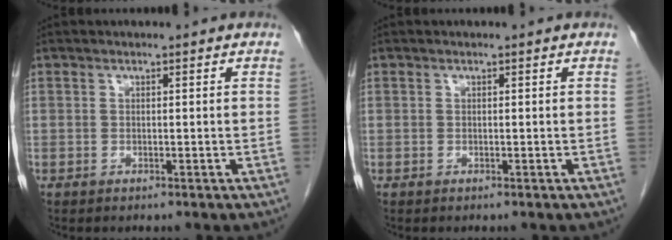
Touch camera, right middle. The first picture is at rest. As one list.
[{"total": 0.0}]